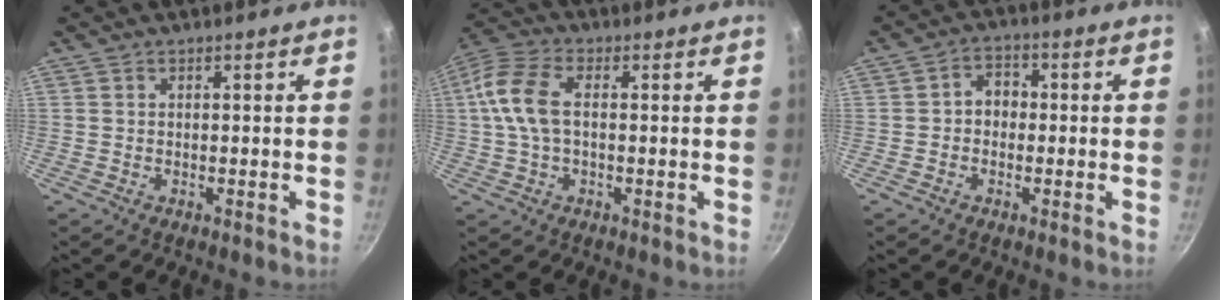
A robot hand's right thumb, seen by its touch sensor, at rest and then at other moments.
{"total": 9.6, "force": [0.8, 5.3, 8.0], "torque": [-0.176, 0.022, 0.003]}
{"total": 4.2, "force": [-0.3, 3.5, 2.4], "torque": [-0.011, 0.014, -0.014]}